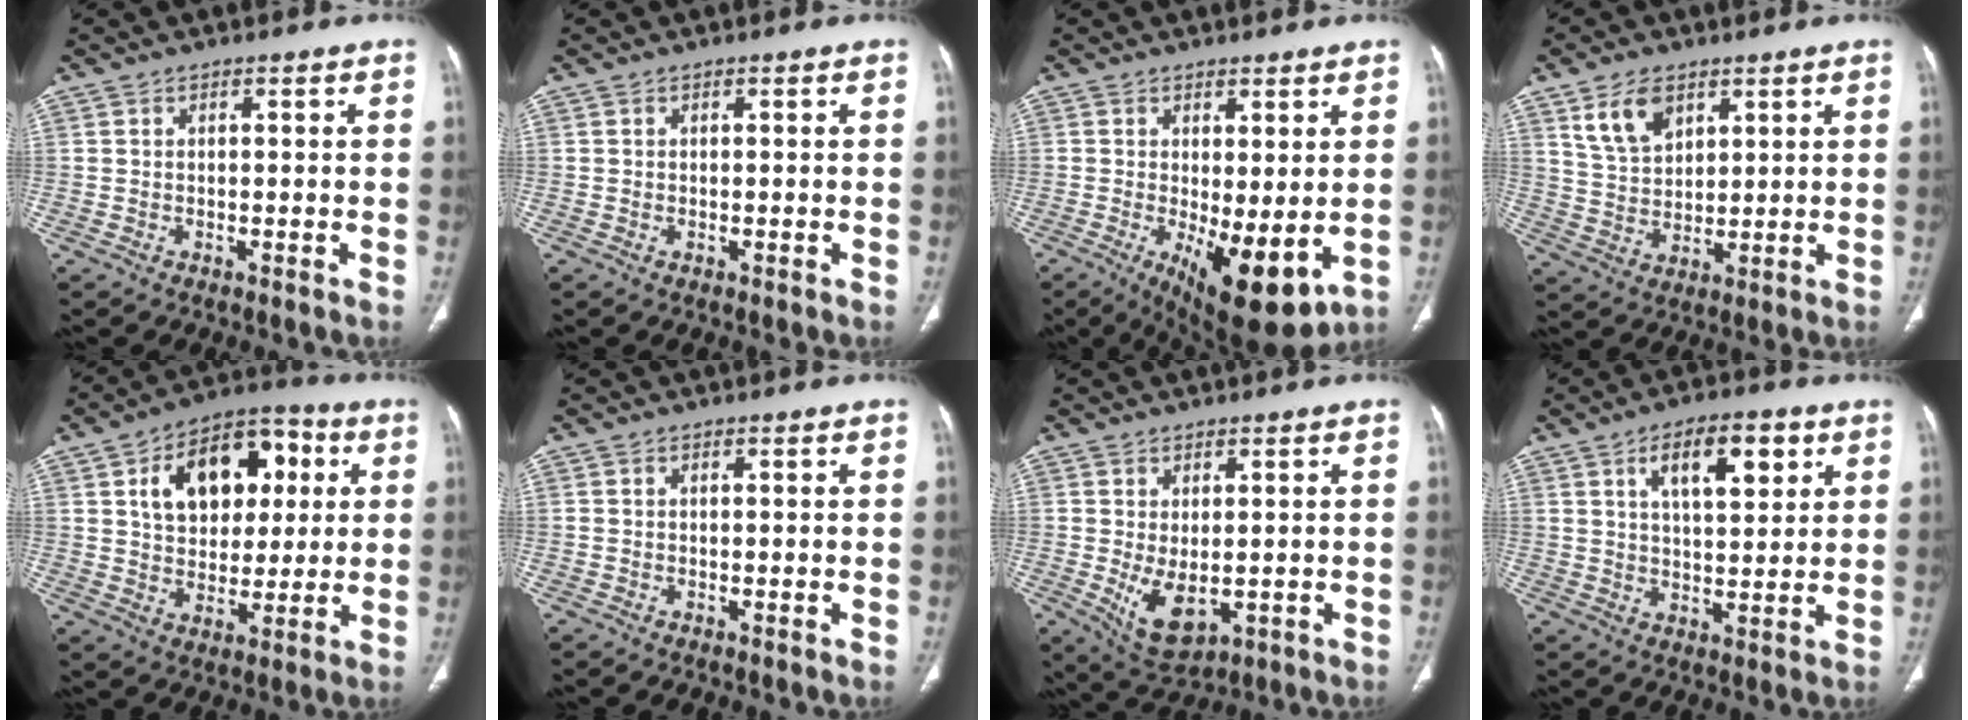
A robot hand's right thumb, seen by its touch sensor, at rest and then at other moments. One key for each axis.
{"total": 0.0}
{"total": 11.6, "fx": -2.1, "fy": 4.3, "fz": 10.6, "tx": -0.156, "ty": -0.024, "tz": -0.015}
{"total": 7.7, "fx": 4.7, "fy": 4.4, "fz": 4.3, "tx": -0.067, "ty": -0.024, "tz": 0.099}
{"total": 16.9, "fx": 4.8, "fy": 11.3, "fz": 11.7, "tx": -0.138, "ty": 0.009, "tz": 0.074}
{"total": 0.0}
{"total": 7.2, "fx": -1.0, "fy": 4.1, "fz": 5.9, "tx": -0.093, "ty": -0.014, "tz": 0.004}
{"total": 10.2, "fx": 4.4, "fy": 4.4, "fz": 8.0, "tx": -0.104, "ty": -0.015, "tz": 0.070}